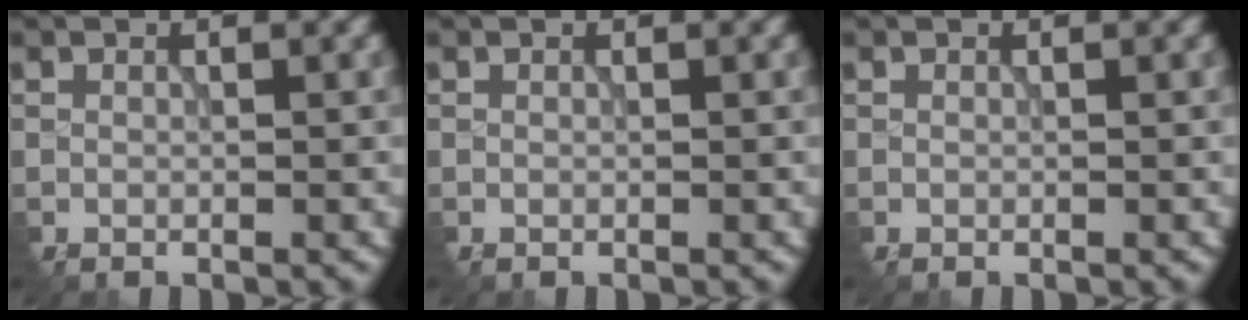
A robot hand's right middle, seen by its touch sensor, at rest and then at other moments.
{"total": 0.0}
{"total": 0.0}